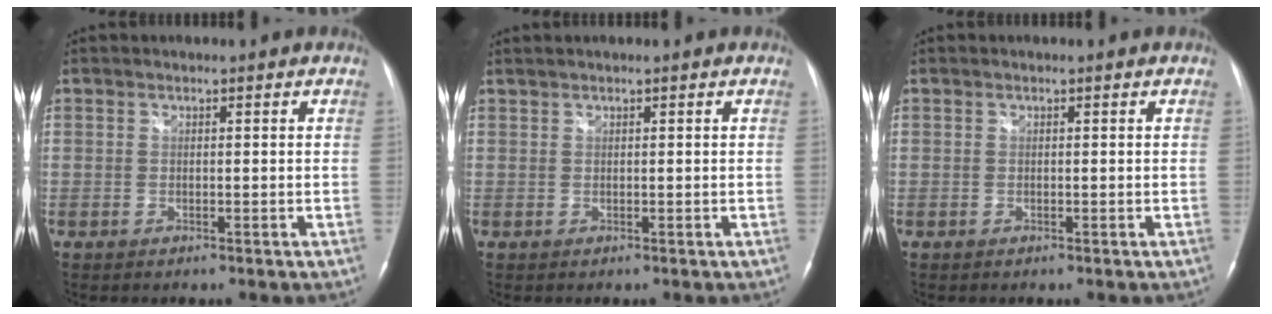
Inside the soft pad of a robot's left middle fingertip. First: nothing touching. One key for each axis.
{"total": 0.7, "fx": 0.6, "fy": -0.1, "fz": 0.2, "tx": -0.008, "ty": 0.011, "tz": 0.019}
{"total": 0.0}